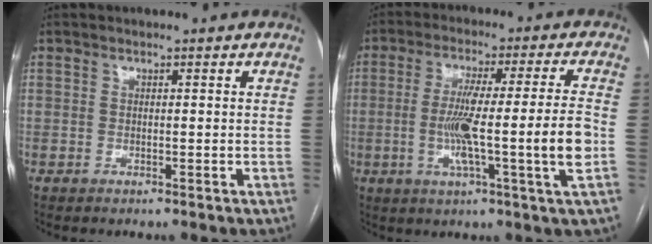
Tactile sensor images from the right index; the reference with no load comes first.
{"total": 13.7, "force": [-2.1, -1.2, 13.4], "torque": [-0.236, -0.001, -0.041]}